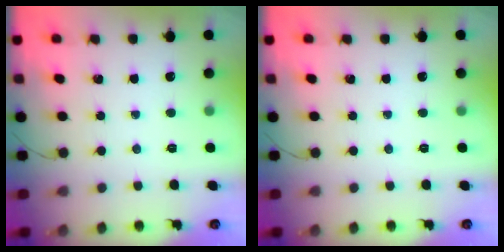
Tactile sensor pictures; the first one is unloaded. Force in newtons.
{"total": 0.0}